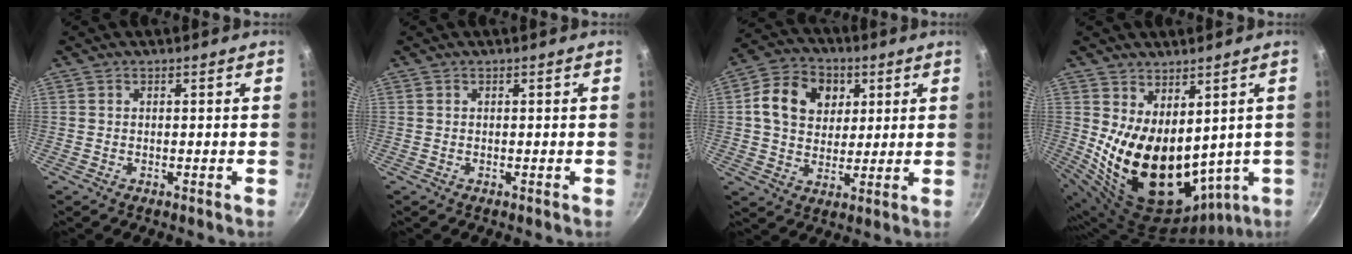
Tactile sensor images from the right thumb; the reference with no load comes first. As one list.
[{"total": 0.0}, {"total": 12.7, "force": [3.5, 10.1, 6.8], "torque": [-0.094, 0.003, 0.048]}, {"total": 19.6, "force": [1.9, 12.3, 15.1], "torque": [-0.241, -0.034, 0.074]}]